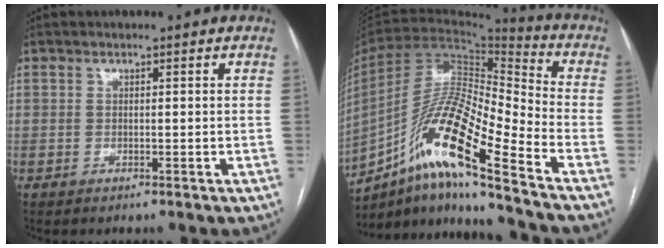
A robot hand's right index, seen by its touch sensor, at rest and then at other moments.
{"total": 18.0, "force": [-10.4, 0.9, 14.6], "torque": [-0.281, -0.001, -0.188]}